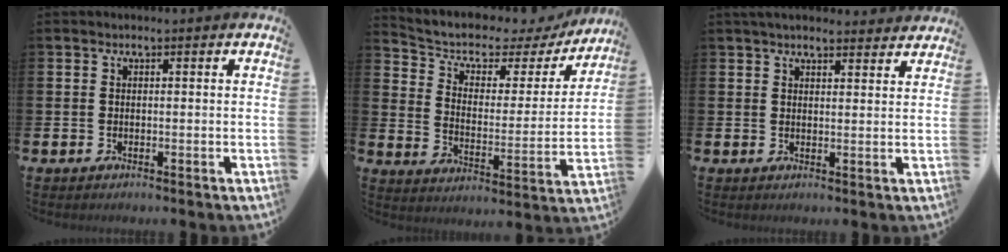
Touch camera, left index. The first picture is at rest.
{"total": 5.3, "force": [4.2, 2.8, 1.7], "torque": [-0.065, -0.029, 0.063]}
{"total": 3.5, "force": [3.4, 0.6, 0.8], "torque": [-0.021, -0.012, 0.062]}